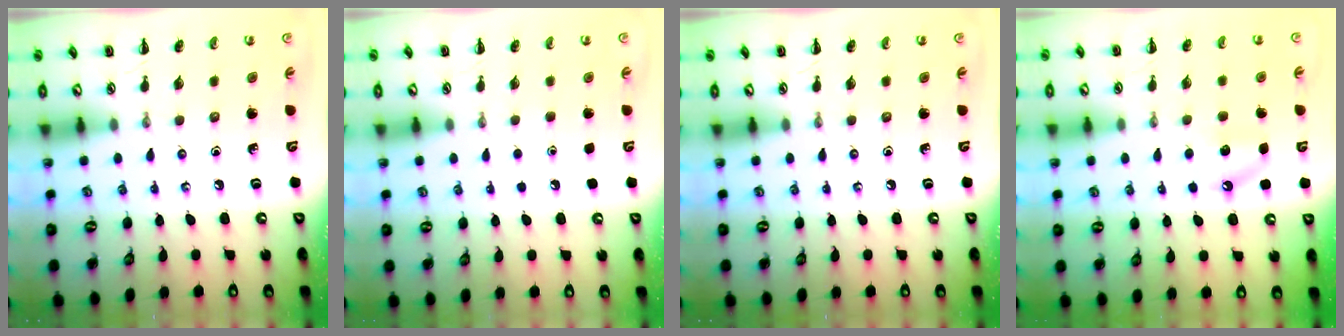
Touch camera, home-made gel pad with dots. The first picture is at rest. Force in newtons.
{"total": 1.8, "press": 1.8, "slide": 0.1}
{"total": 0.0}
{"total": 5.3, "press": 5.0, "slide": 1.5}